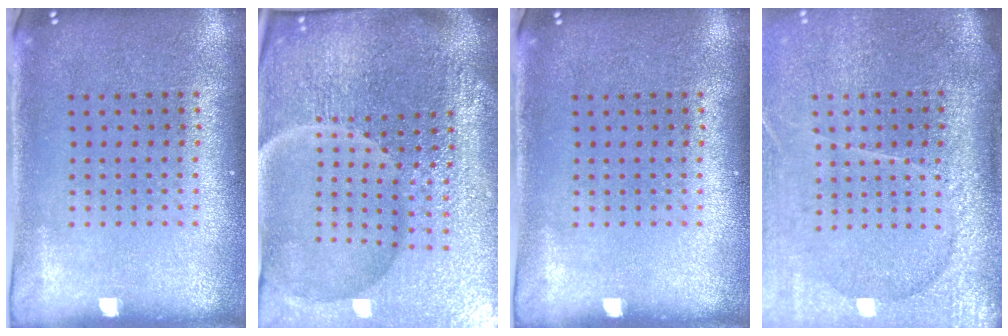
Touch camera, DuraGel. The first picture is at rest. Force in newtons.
{"total": 7.1, "press": 6.3, "slide": 3.3}
{"total": 0.0}
{"total": 4.2, "press": 3.4, "slide": 2.4}